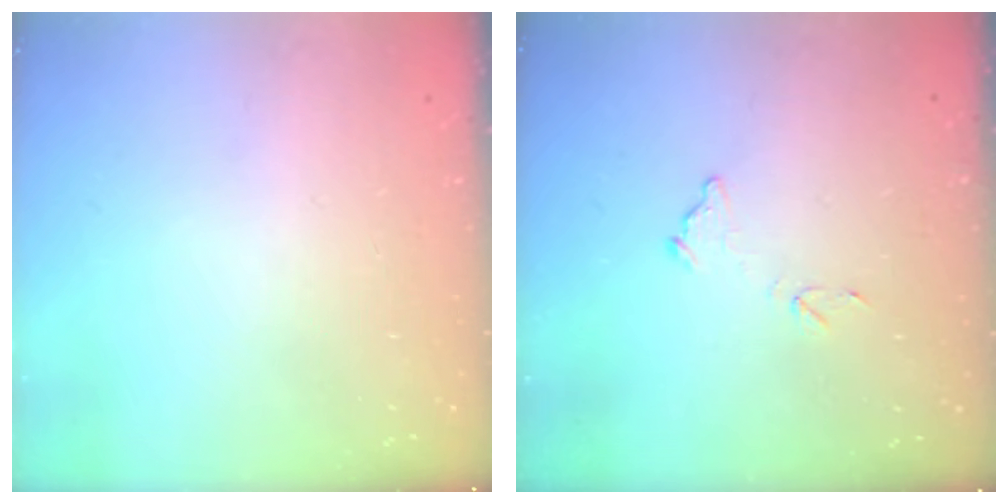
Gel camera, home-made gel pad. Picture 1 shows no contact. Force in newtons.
{"total": 7.9, "press": 7.9, "slide": 0.4}